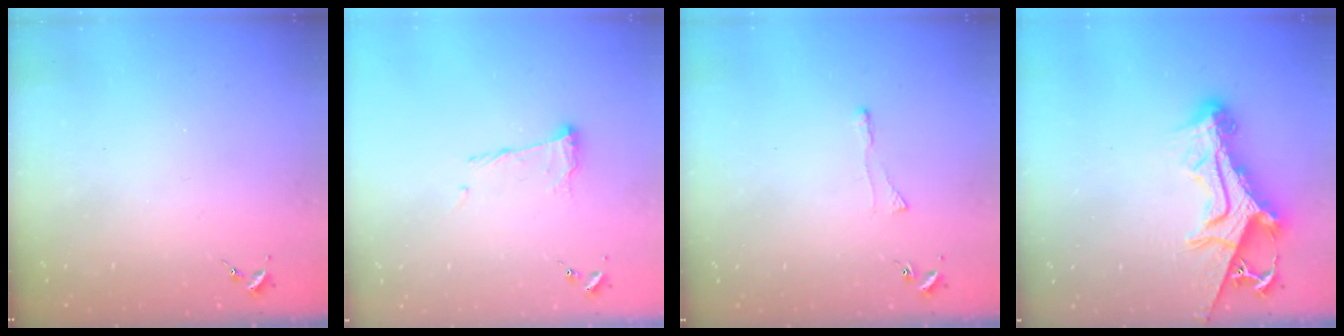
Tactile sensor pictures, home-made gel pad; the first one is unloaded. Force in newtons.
{"total": 11.1, "press": 11.0, "slide": 0.7}
{"total": 2.9, "press": 2.9, "slide": 0.6}
{"total": 15.5, "press": 15.4, "slide": 1.6}